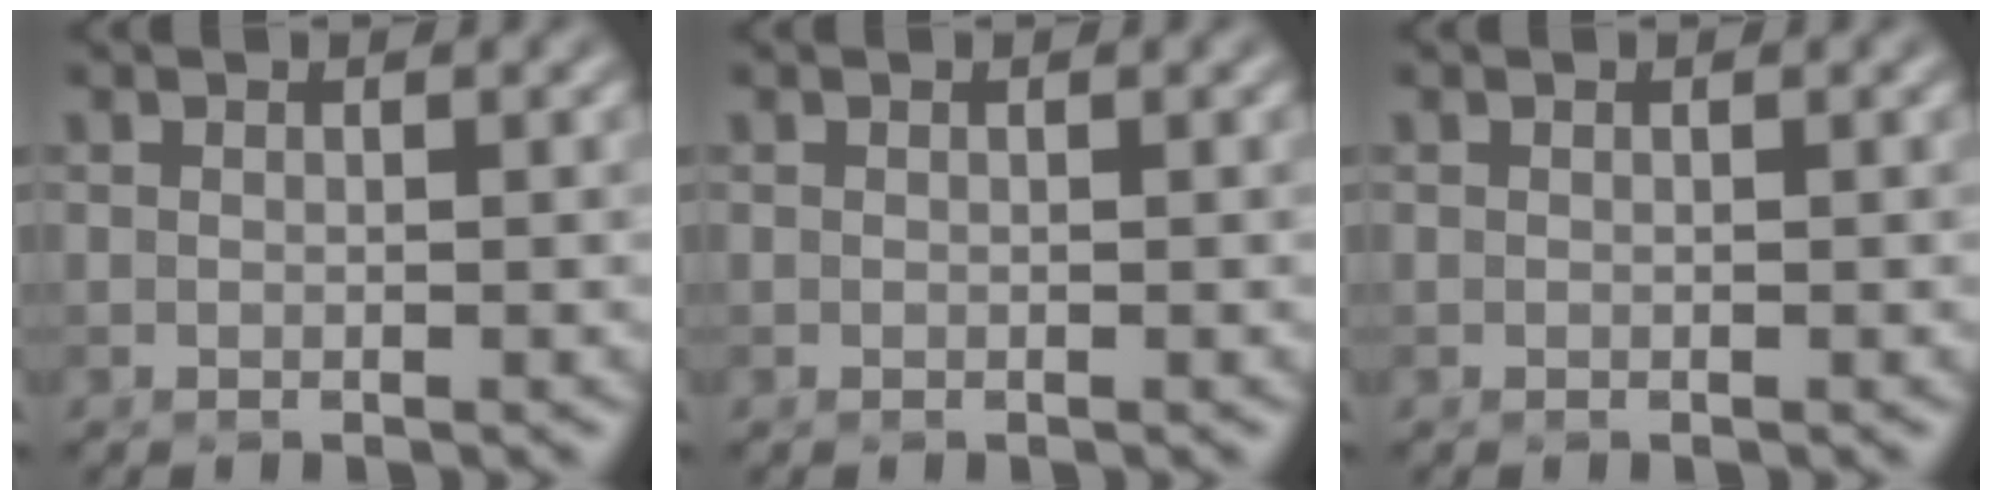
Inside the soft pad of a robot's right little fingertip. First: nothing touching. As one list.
[{"total": 0.0}, {"total": 0.0}]